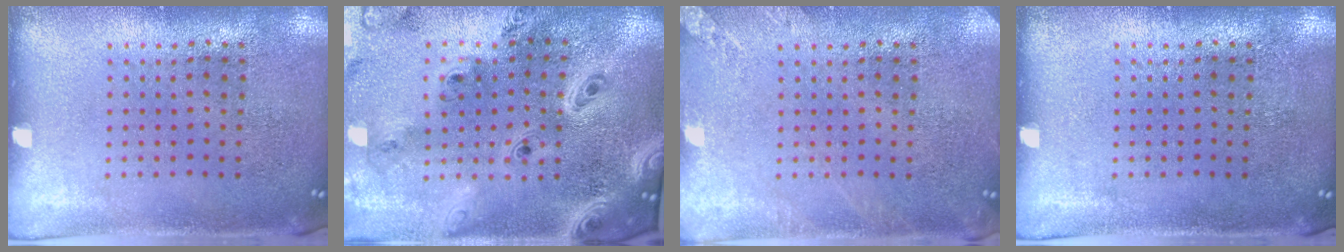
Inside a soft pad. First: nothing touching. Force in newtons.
{"total": 4.1, "press": 3.0, "slide": 2.7}
{"total": 1.9, "press": 1.9, "slide": 0.2}
{"total": 0.0}